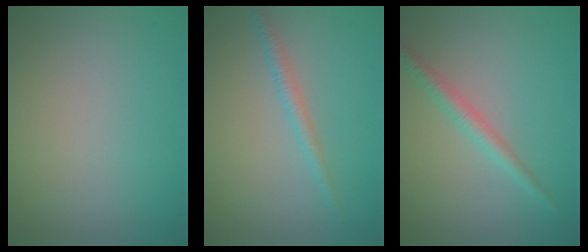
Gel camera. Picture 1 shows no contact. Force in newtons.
{"total": 1.4, "press": 1.4, "slide": 0.1}
{"total": 2.0, "press": 2.0, "slide": 0.1}